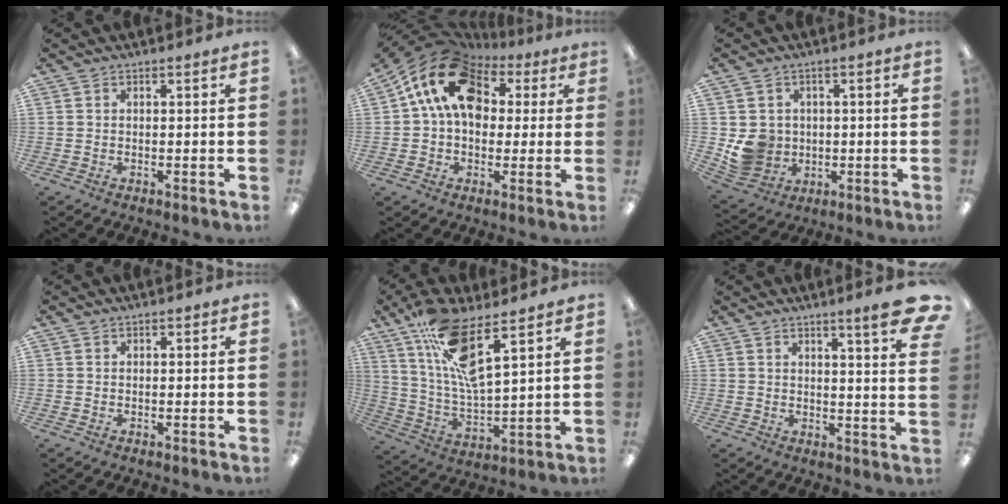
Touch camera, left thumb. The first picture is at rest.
{"total": 16.3, "force": [5.9, 11.5, 9.9], "torque": [-0.184, -0.010, 0.109]}
{"total": 7.9, "force": [0.1, 7.6, 2.0], "torque": [-0.043, 0.005, 0.013]}
{"total": 0.0}
{"total": 14.8, "force": [10.0, 3.3, 10.4], "torque": [-0.207, -0.047, 0.174]}
{"total": 7.6, "force": [5.4, 0.3, 5.3], "torque": [-0.066, -0.040, 0.083]}